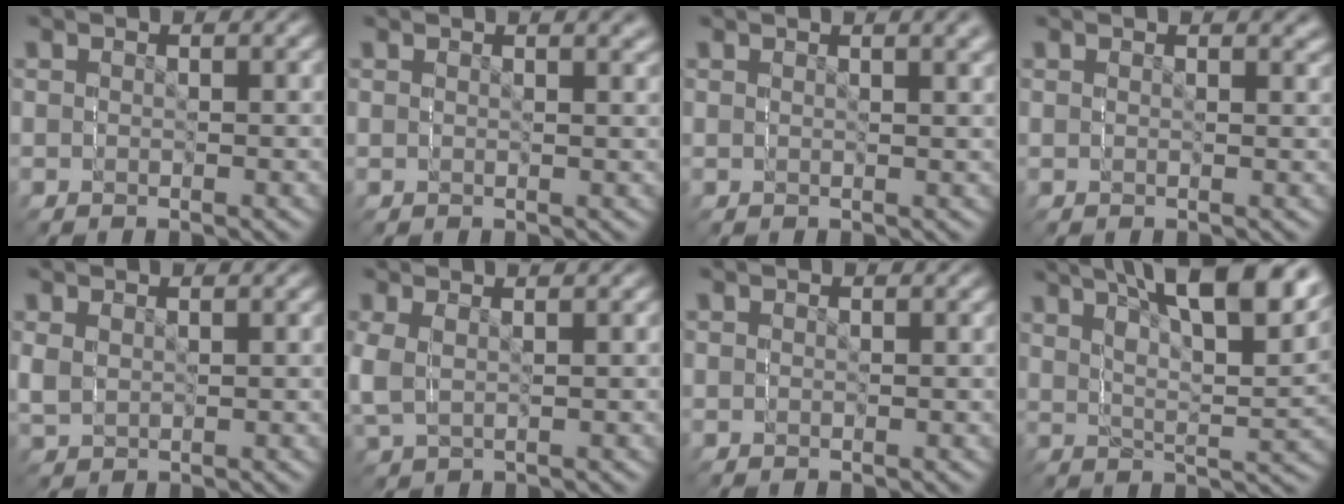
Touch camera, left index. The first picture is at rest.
{"total": 1.0, "force": [0.5, -0.8, -0.2], "torque": [0.010, 0.011, 0.004]}
{"total": 1.4, "force": [0.4, -1.2, -0.5], "torque": [0.007, 0.016, 0.004]}
{"total": 0.9, "force": [0.7, -0.5, -0.3], "torque": [0.013, 0.010, 0.005]}
{"total": 1.0, "force": [0.3, 0.9, -0.2], "torque": [-0.006, -0.001, 0.009]}
{"total": 1.6, "force": [-0.5, 1.4, 0.7], "torque": [-0.033, 0.001, -0.003]}
{"total": 0.0}
{"total": 9.8, "force": [7.6, 2.2, 5.8], "torque": [-0.096, 0.054, 0.089]}